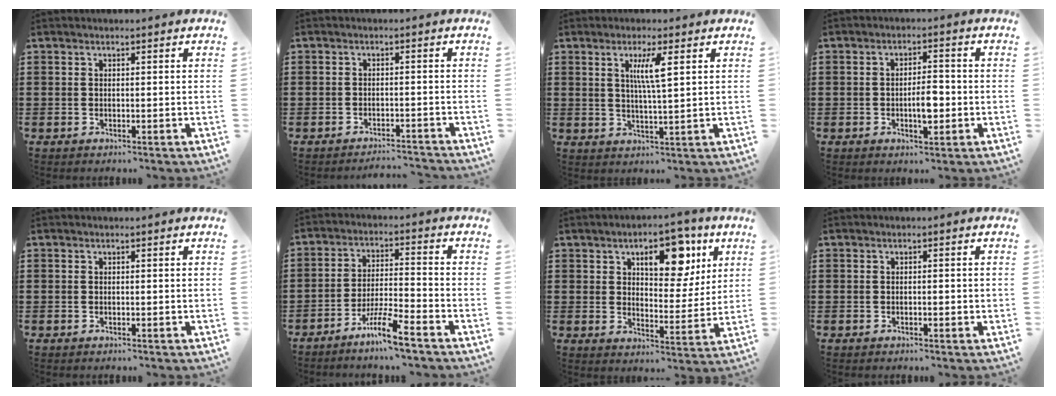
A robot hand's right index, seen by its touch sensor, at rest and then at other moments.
{"total": 2.5, "force": [-2.5, 0.0, -0.2], "torque": [-0.004, 0.002, -0.056]}
{"total": 4.6, "force": [1.6, 0.2, 4.3], "torque": [-0.090, 0.000, 0.023]}
{"total": 4.3, "force": [-0.9, 1.5, 4.0], "torque": [-0.062, 0.002, -0.017]}
{"total": 0.0}
{"total": 7.5, "force": [-5.8, 0.1, 4.7], "torque": [-0.095, -0.004, -0.110]}
{"total": 10.1, "force": [5.0, 5.0, 7.3], "torque": [-0.110, -0.004, 0.079]}
{"total": 0.6, "force": [-0.2, 0.1, 0.6], "torque": [-0.011, -0.004, -0.003]}